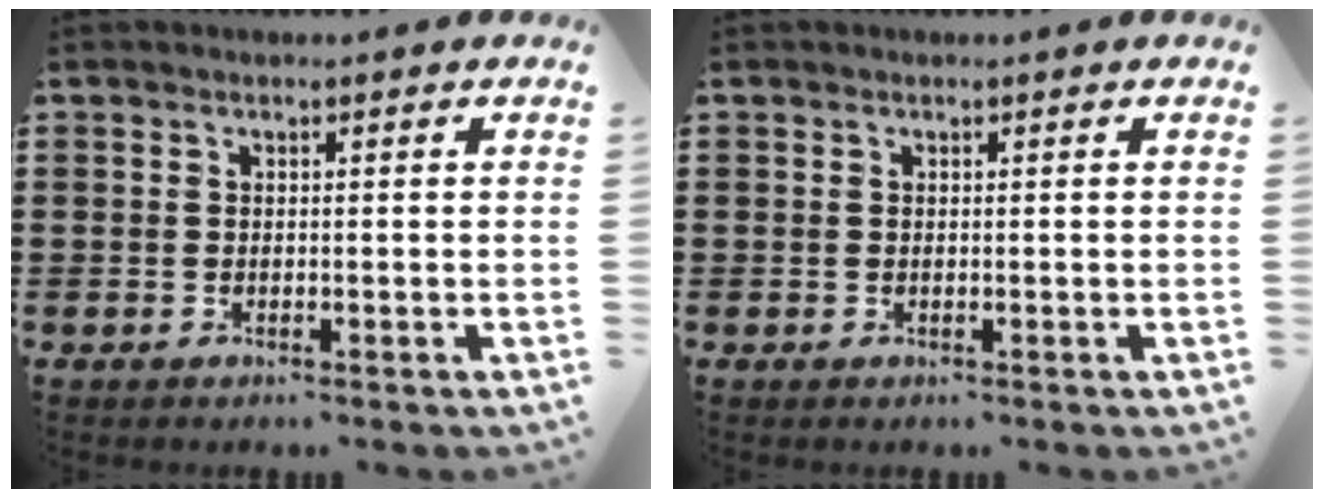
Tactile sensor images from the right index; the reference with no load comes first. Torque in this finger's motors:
{"motor_torque": [-0.72, 0.72, 0.00, 0.00]}